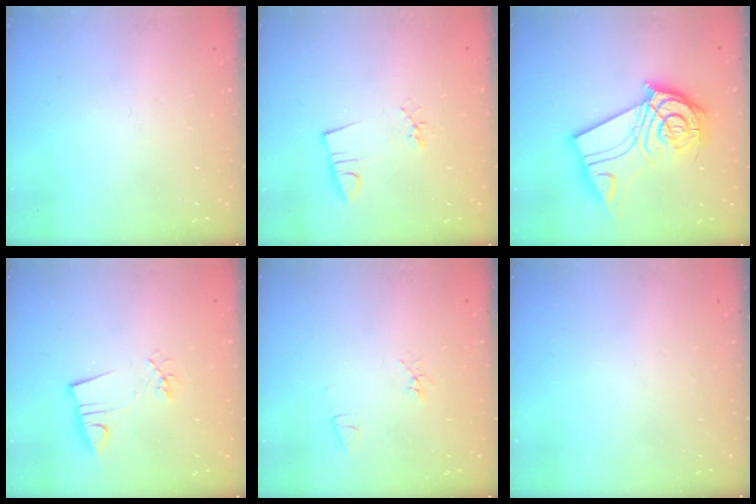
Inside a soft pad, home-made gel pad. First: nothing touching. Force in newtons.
{"total": 2.6, "press": 0.8, "slide": 2.4}
{"total": 16.8, "press": 16.8, "slide": 1.8}
{"total": 3.7, "press": 2.3, "slide": 2.9}
{"total": 4.5, "press": 4.1, "slide": 2.0}
{"total": 0.0}